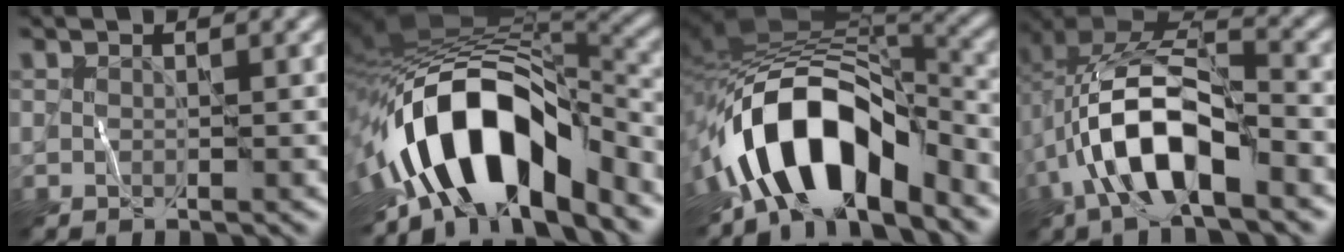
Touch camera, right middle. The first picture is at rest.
{"total": 14.1, "force": [-5.7, 6.9, 10.9], "torque": [-0.178, 0.009, -0.105]}
{"total": 11.4, "force": [-6.0, 5.7, 7.9], "torque": [-0.116, 0.007, -0.102]}
{"total": 10.3, "force": [-3.5, 4.7, 8.5], "torque": [-0.169, 0.009, -0.067]}